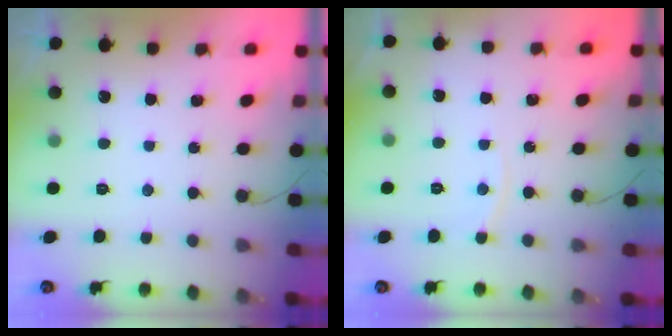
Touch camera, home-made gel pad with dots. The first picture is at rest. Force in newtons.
{"total": 2.7, "press": 2.7, "slide": 0.4}